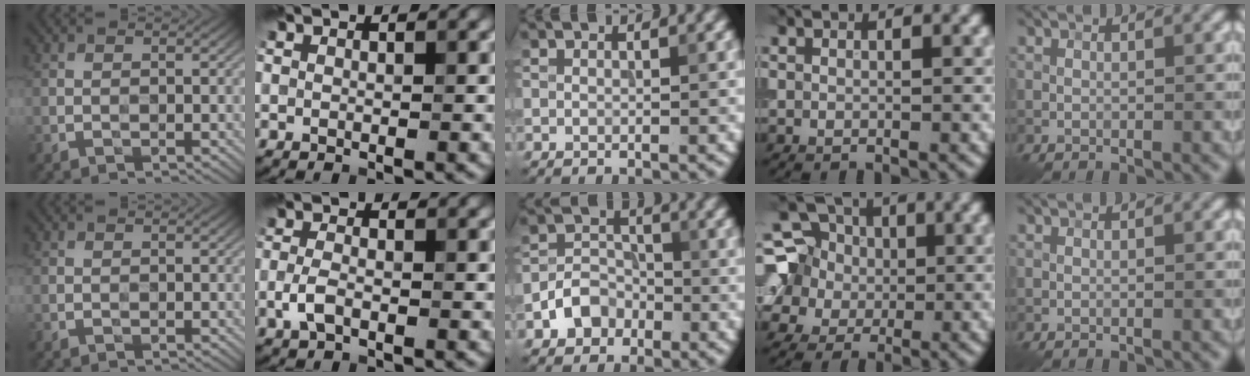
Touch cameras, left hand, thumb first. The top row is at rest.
{"index": {"total": 2.0, "force": [-0.8, 1.0, 1.6], "torque": [-0.036, 0.000, -0.020]}, "middle": {"total": 3.3, "force": [-1.7, 2.4, 1.3], "torque": [-0.018, 0.007, -0.034]}, "ring": {"total": 7.5, "force": [1.3, 6.7, 3.1], "torque": [-0.074, 0.029, -0.002]}}